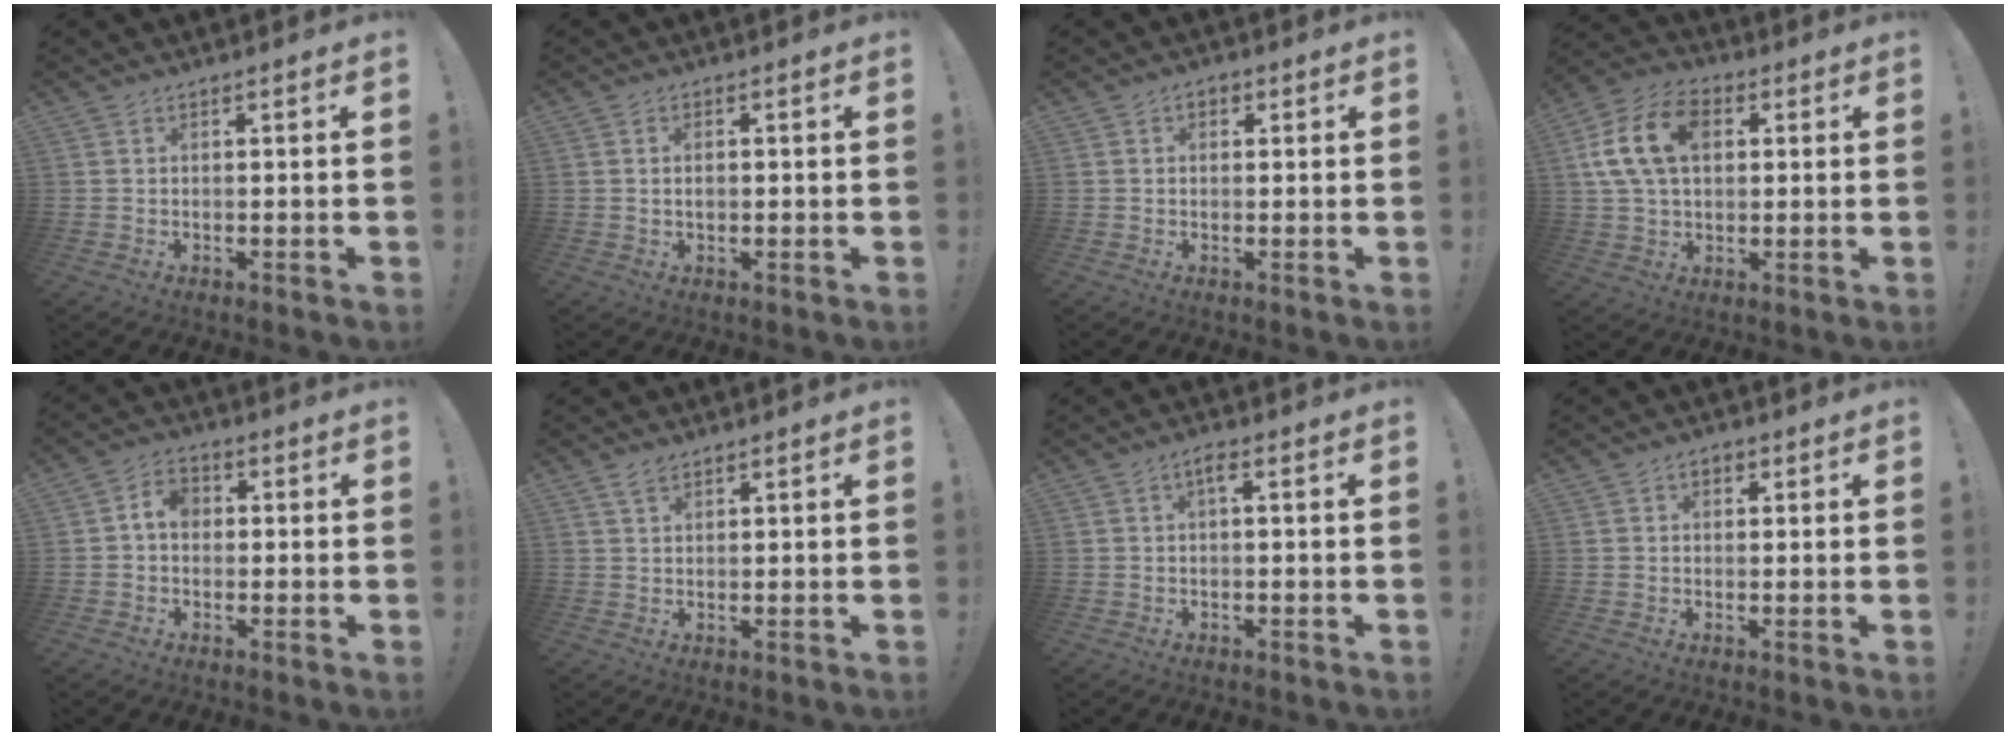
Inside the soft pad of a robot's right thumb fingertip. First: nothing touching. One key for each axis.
{"total": 1.6, "fx": 0.1, "fy": 1.1, "fz": 1.2, "tx": -0.017, "ty": 0.003, "tz": -0.002}
{"total": 2.0, "fx": 0.4, "fy": 1.6, "fz": 1.1, "tx": -0.013, "ty": 0.003, "tz": 0.005}
{"total": 15.9, "fx": 3.5, "fy": 10.7, "fz": 11.1, "tx": -0.212, "ty": 0.007, "tz": 0.066}
{"total": 5.2, "fx": -0.1, "fy": 3.8, "fz": 3.5, "tx": -0.061, "ty": 0.014, "tz": -0.001}
{"total": 2.4, "fx": 1.7, "fy": 1.1, "fz": 1.2, "tx": -0.012, "ty": -0.008, "tz": 0.030}
{"total": 2.5, "fx": 0.4, "fy": 0.6, "fz": 2.4, "tx": -0.047, "ty": 0.007, "tz": 0.003}
{"total": 2.2, "fx": 0.6, "fy": 1.6, "fz": 1.2, "tx": -0.016, "ty": 0.004, "tz": 0.010}